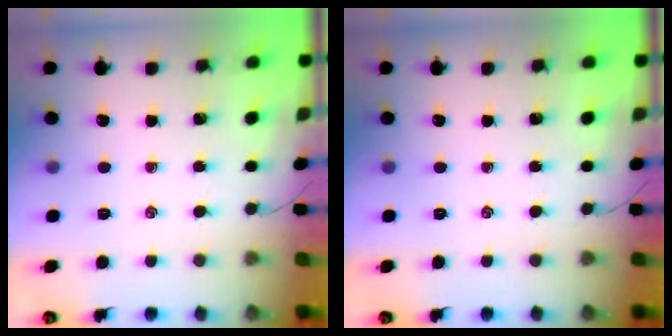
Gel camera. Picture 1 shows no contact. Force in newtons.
{"total": 0.0}